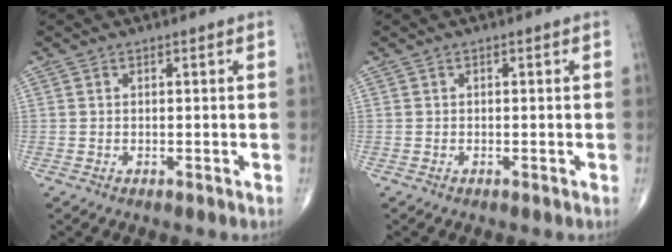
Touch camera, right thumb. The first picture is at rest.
{"total": 0.0}